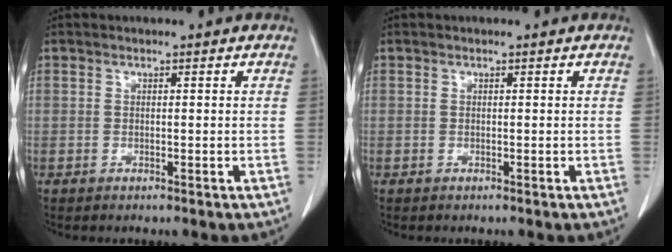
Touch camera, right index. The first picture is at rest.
{"total": 0.0}